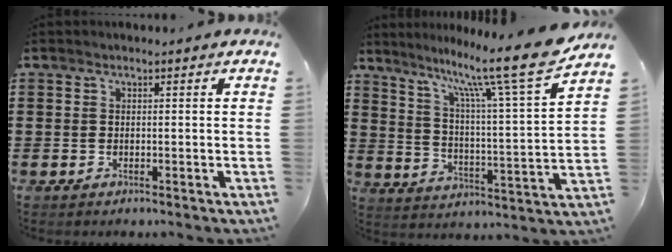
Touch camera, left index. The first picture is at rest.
{"total": 13.3, "force": [10.8, -0.4, 7.8], "torque": [-0.154, -0.079, 0.167]}